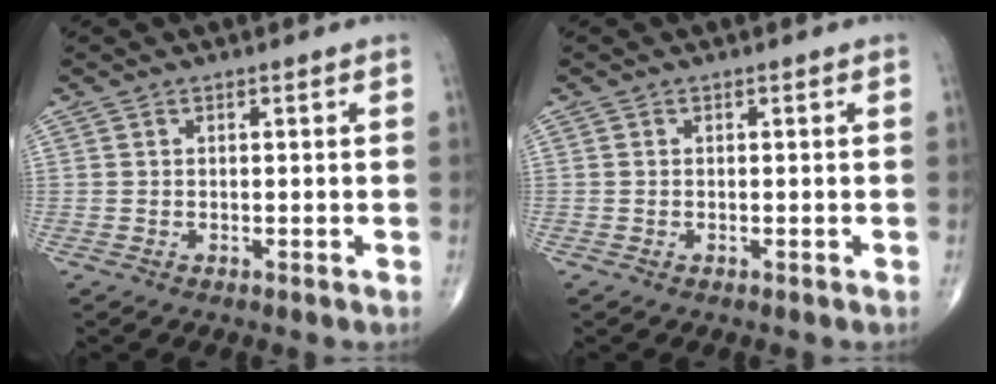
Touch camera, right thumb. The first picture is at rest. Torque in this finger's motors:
{"motor_torque": [-0.25, -0.04, -0.21, -0.23, 0.00]}